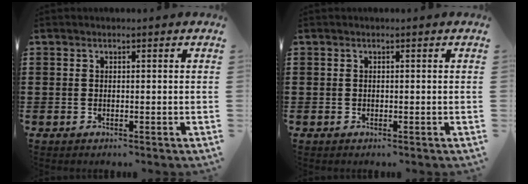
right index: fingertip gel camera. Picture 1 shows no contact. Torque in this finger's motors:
{"motor_torque": [-0.20, 0.23, -0.01, -0.01]}